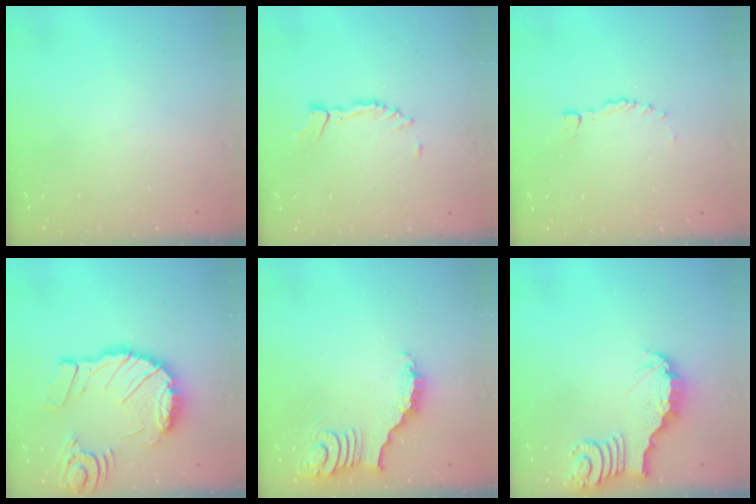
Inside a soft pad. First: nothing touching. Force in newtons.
{"total": 2.9, "press": 2.9, "slide": 0.3}
{"total": 0.0}
{"total": 17.6, "press": 17.5, "slide": 2.2}
{"total": 3.9, "press": 3.9, "slide": 0.5}
{"total": 3.4, "press": 3.4, "slide": 0.2}